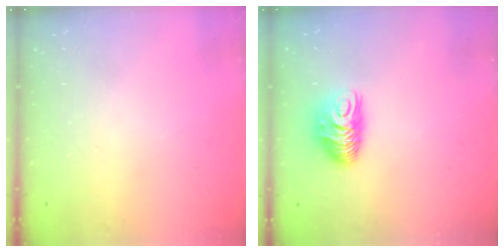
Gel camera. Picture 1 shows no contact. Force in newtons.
{"total": 9.8, "press": 9.8, "slide": 0.9}